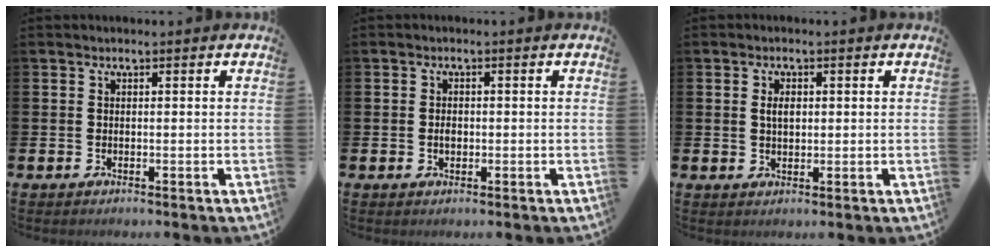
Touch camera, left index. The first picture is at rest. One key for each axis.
{"total": 1.4, "fx": -0.1, "fy": 0.9, "fz": 1.0, "tx": -0.013, "ty": 0.004, "tz": -0.005}
{"total": 2.1, "fx": 0.6, "fy": 1.2, "fz": 1.6, "tx": -0.012, "ty": -0.002, "tz": 0.005}